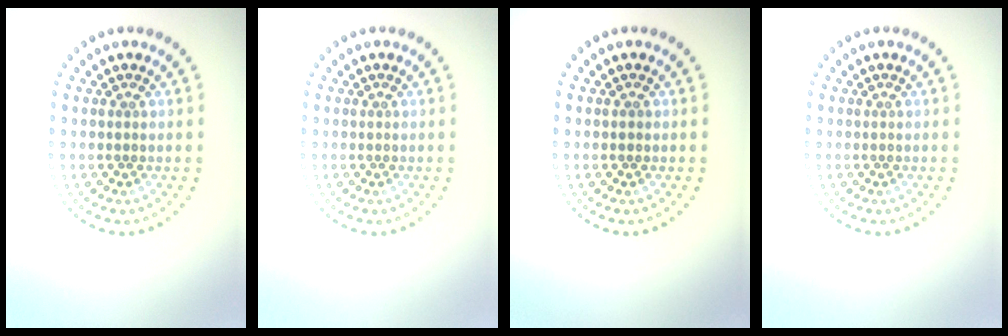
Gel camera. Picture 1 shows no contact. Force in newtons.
{"total": 0.0}
{"total": 0.6, "press": 0.6, "slide": 0.1}
{"total": 0.0}